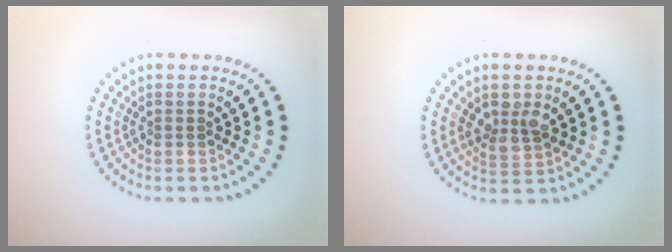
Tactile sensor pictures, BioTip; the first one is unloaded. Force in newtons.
{"total": 2.7, "press": 2.4, "slide": 1.2}